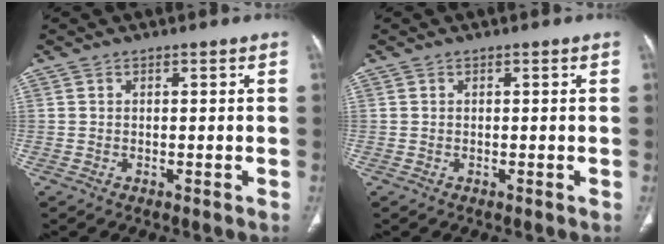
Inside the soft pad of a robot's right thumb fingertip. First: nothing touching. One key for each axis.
{"total": 0.0}